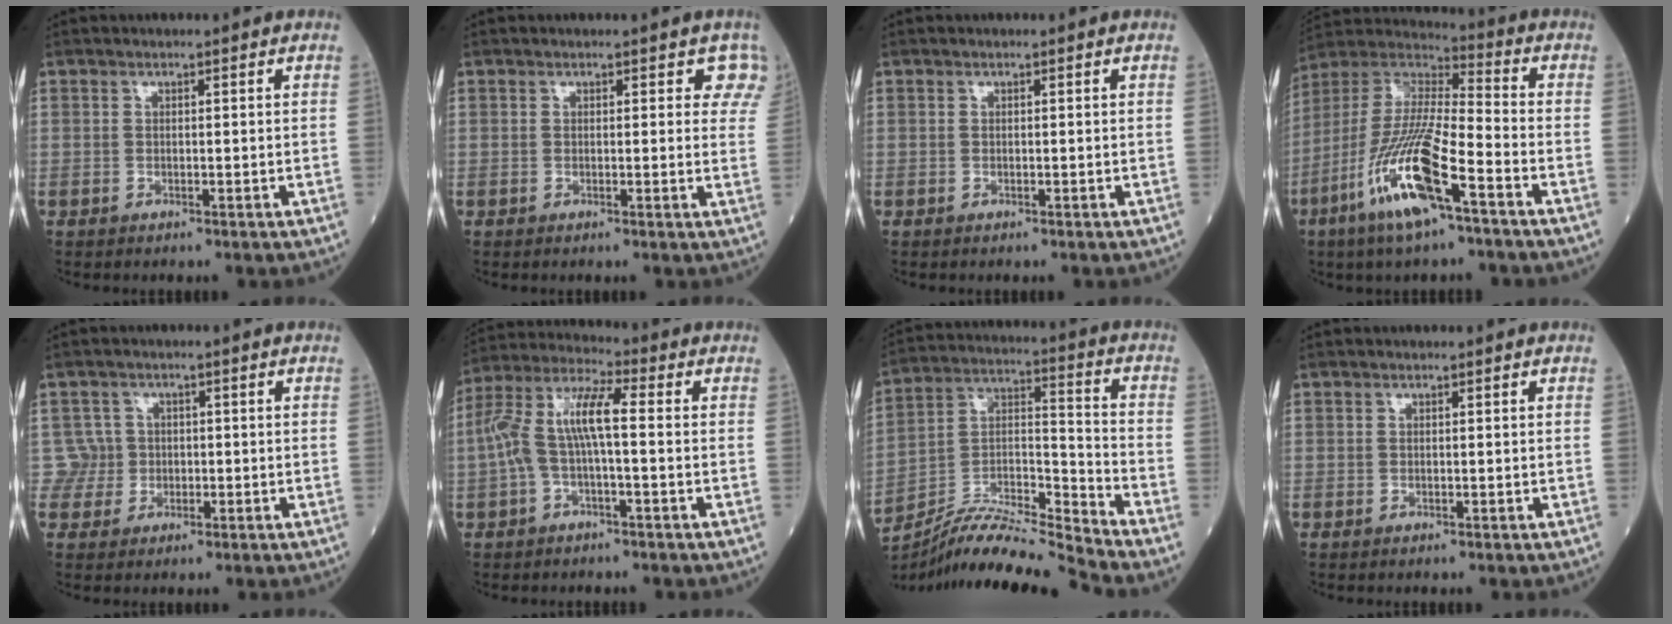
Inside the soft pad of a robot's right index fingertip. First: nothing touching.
{"total": 3.5, "force": [2.6, 1.9, 1.5], "torque": [0.008, -0.002, 0.010]}
{"total": 0.0}
{"total": 16.3, "force": [-7.6, 2.2, 14.2], "torque": [-0.294, -0.021, -0.146]}
{"total": 3.2, "force": [-0.2, 3.0, -0.8], "torque": [0.036, 0.010, -0.007]}
{"total": 9.2, "force": [-0.6, 1.9, 9.0], "torque": [-0.191, 0.037, -0.017]}
{"total": 14.5, "force": [-13.8, -1.5, 4.3], "torque": [-0.070, 0.026, -0.255]}
{"total": 0.0}